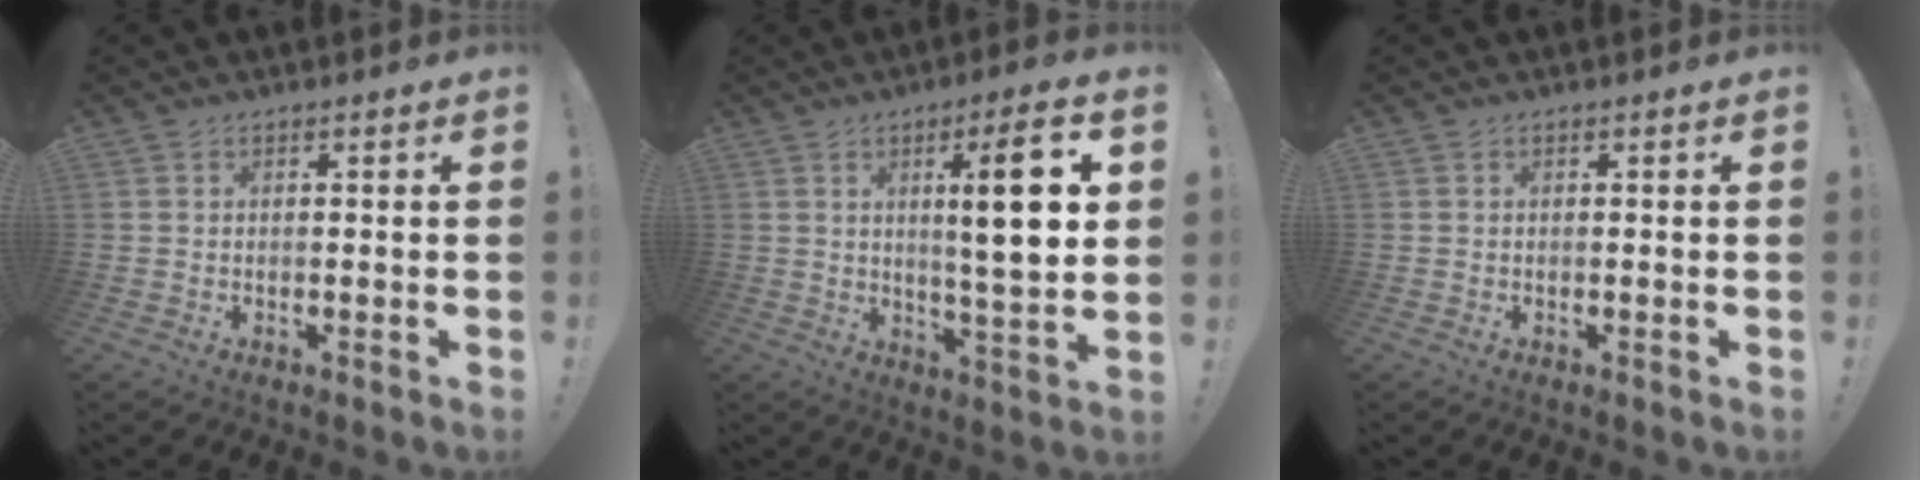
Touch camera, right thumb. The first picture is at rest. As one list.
[{"total": 14.2, "force": [3.8, 1.4, 13.6], "torque": [-0.200, -0.015, 0.042]}, {"total": 0.0}]